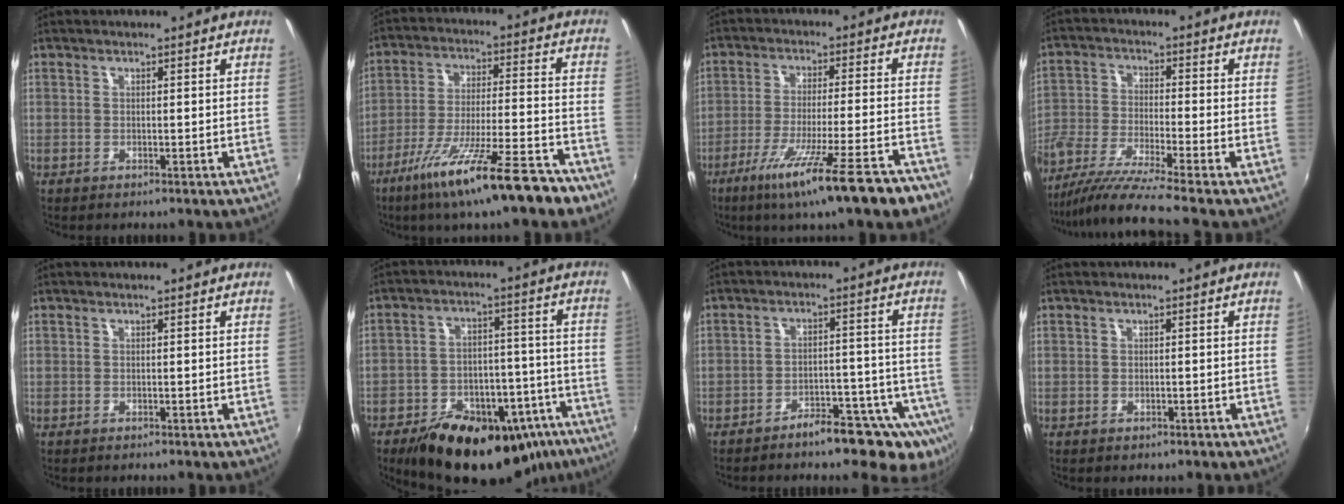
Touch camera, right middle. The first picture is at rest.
{"total": 18.6, "force": [-13.1, 2.2, 13.0], "torque": [-0.234, -0.049, -0.205]}
{"total": 16.2, "force": [-10.9, 0.3, 12.0], "torque": [-0.212, -0.057, -0.170]}
{"total": 12.5, "force": [-10.0, -1.0, 7.4], "torque": [-0.144, -0.042, -0.186]}
{"total": 0.0}
{"total": 25.1, "force": [-17.3, 12.7, 13.0], "torque": [-0.219, 0.019, -0.215]}
{"total": 12.7, "force": [-8.8, 5.6, 7.2], "torque": [-0.095, 0.007, -0.102]}
{"total": 0.7, "force": [-0.3, 0.6, 0.1], "torque": [-0.001, -0.004, -0.005]}